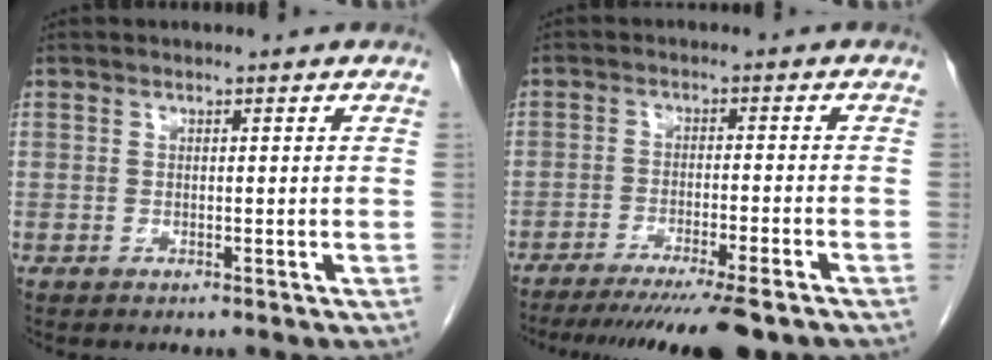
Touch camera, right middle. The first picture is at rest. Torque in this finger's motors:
{"motor_torque": [1.11, -1.03, 0.18, 0.06]}